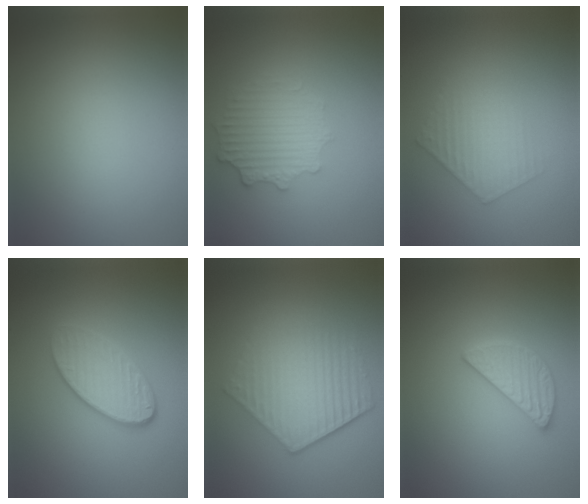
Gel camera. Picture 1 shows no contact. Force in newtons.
{"total": 3.5, "press": 2.8, "slide": 2.0}
{"total": 2.9, "press": 2.9, "slide": 0.5}
{"total": 4.0, "press": 3.3, "slide": 2.4}
{"total": 6.1, "press": 4.4, "slide": 4.2}
{"total": 2.8, "press": 2.7, "slide": 0.7}